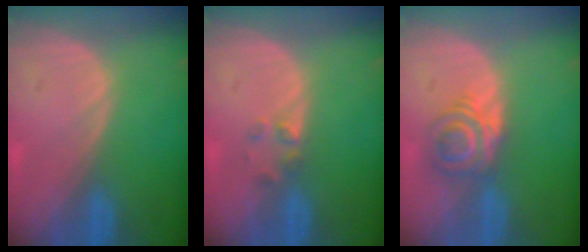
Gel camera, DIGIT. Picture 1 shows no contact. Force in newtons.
{"total": 1.9, "press": 1.7, "slide": 0.8}
{"total": 6.3, "press": 5.4, "slide": 3.2}